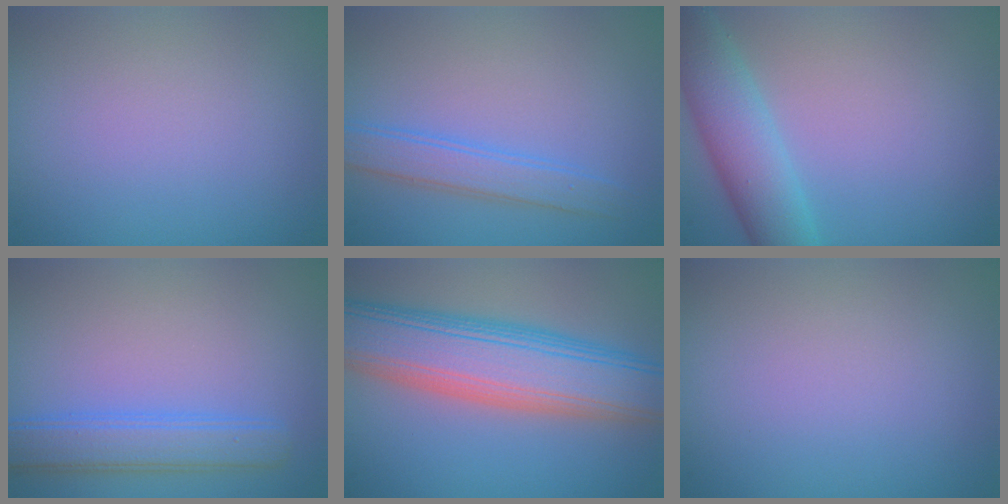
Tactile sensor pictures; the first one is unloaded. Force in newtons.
{"total": 3.0, "press": 2.9, "slide": 0.2}
{"total": 5.5, "press": 5.5, "slide": 0.2}
{"total": 3.9, "press": 3.9, "slide": 0.2}
{"total": 10.1, "press": 10.1, "slide": 0.4}
{"total": 0.0}